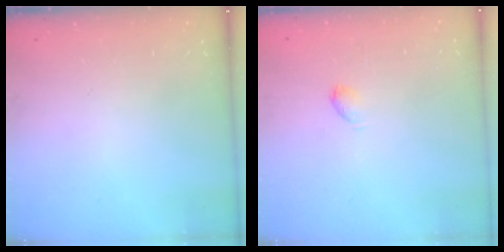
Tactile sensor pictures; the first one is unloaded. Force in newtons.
{"total": 2.8, "press": 2.8, "slide": 0.5}